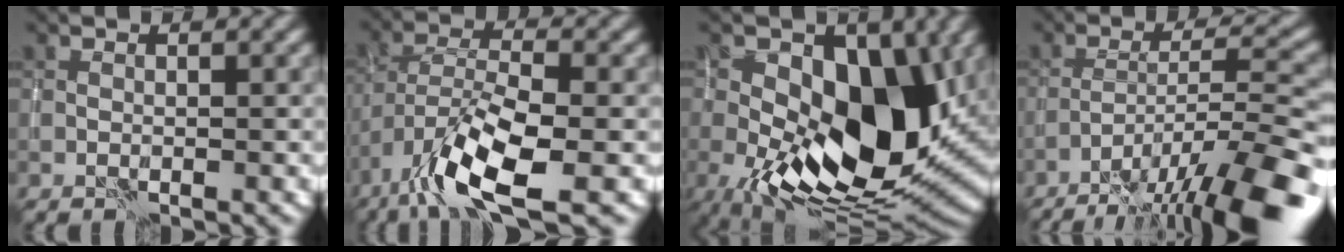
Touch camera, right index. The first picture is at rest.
{"total": 8.4, "force": [-4.6, 2.4, 6.7], "torque": [-0.129, 0.004, -0.090]}
{"total": 16.4, "force": [0.5, 8.9, 13.8], "torque": [-0.219, 0.015, -0.006]}
{"total": 12.3, "force": [-8.7, 1.7, 8.4], "torque": [-0.138, 0.000, -0.131]}